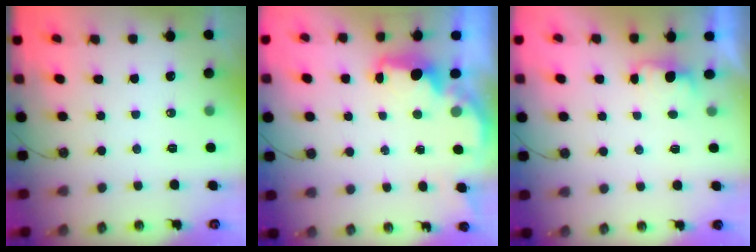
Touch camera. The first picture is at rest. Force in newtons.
{"total": 2.3, "press": 2.2, "slide": 0.7}
{"total": 1.4, "press": 1.2, "slide": 0.8}